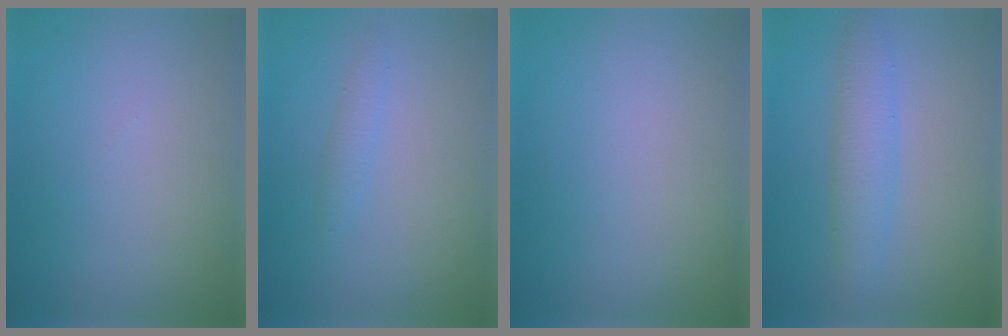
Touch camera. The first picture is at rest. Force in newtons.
{"total": 1.0, "press": 1.0, "slide": 0.0}
{"total": 0.0}
{"total": 3.3, "press": 3.3, "slide": 0.1}